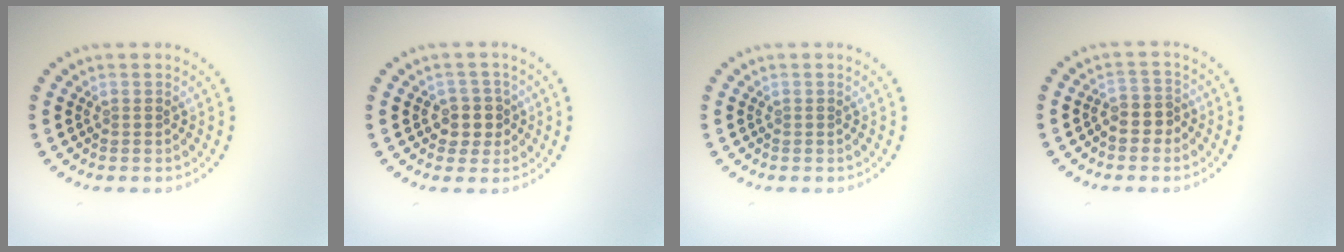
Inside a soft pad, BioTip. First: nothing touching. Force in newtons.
{"total": 2.6, "press": 2.3, "slide": 1.2}
{"total": 0.0}
{"total": 2.4, "press": 2.2, "slide": 1.1}